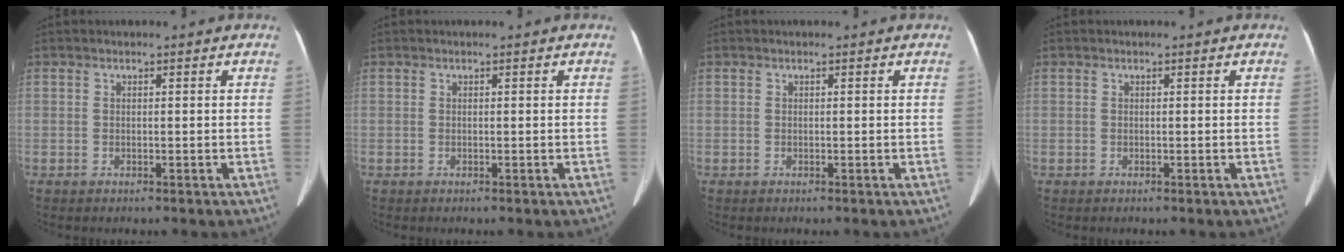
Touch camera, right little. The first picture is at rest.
{"total": 0.0}
{"total": 0.0}
{"total": 0.0}